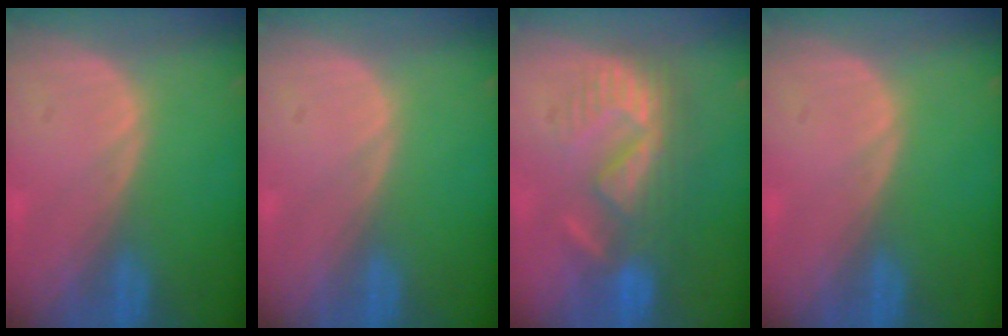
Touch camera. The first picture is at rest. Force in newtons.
{"total": 0.0}
{"total": 9.0, "press": 8.3, "slide": 3.5}
{"total": 0.0}